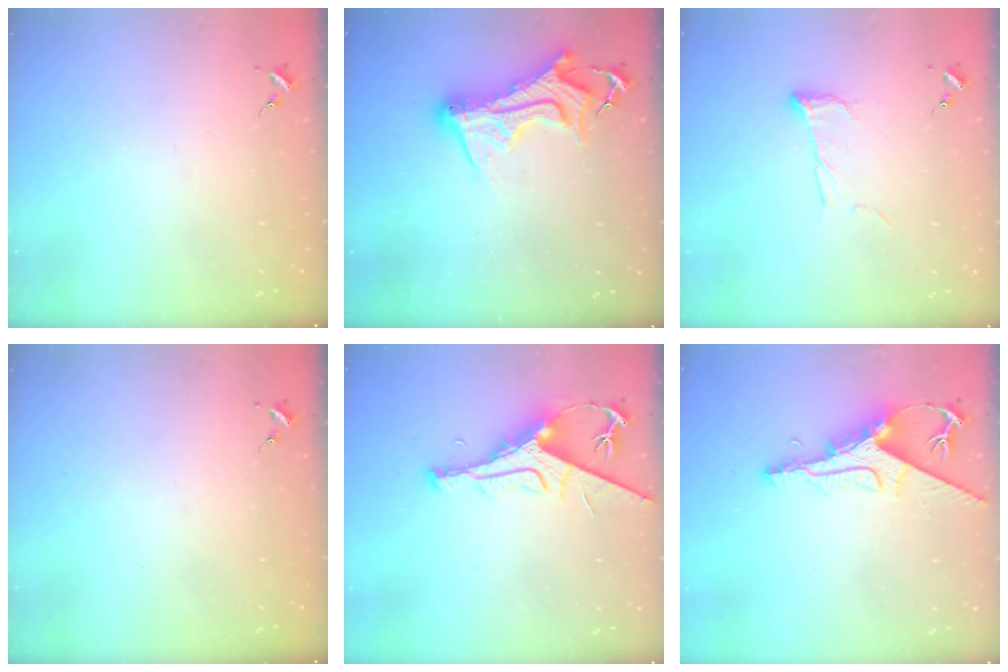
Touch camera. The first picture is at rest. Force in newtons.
{"total": 15.8, "press": 15.7, "slide": 1.6}
{"total": 7.7, "press": 7.7, "slide": 0.1}
{"total": 0.0}
{"total": 10.5, "press": 10.4, "slide": 1.3}
{"total": 9.8, "press": 9.8, "slide": 1.3}